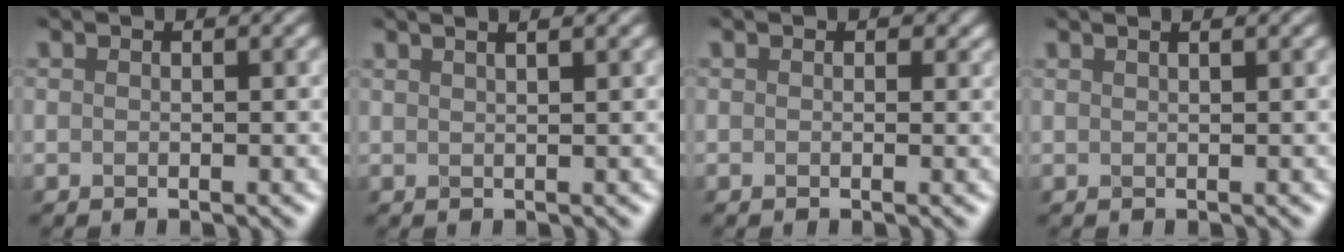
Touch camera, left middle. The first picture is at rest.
{"total": 4.7, "force": [2.8, 2.1, 3.1], "torque": [-0.005, 0.038, 0.007]}
{"total": 0.6, "force": [0.3, 0.5, 0.2], "torque": [0.003, -0.002, 0.007]}
{"total": 3.3, "force": [1.9, 1.6, 2.1], "torque": [0.002, 0.022, -0.003]}